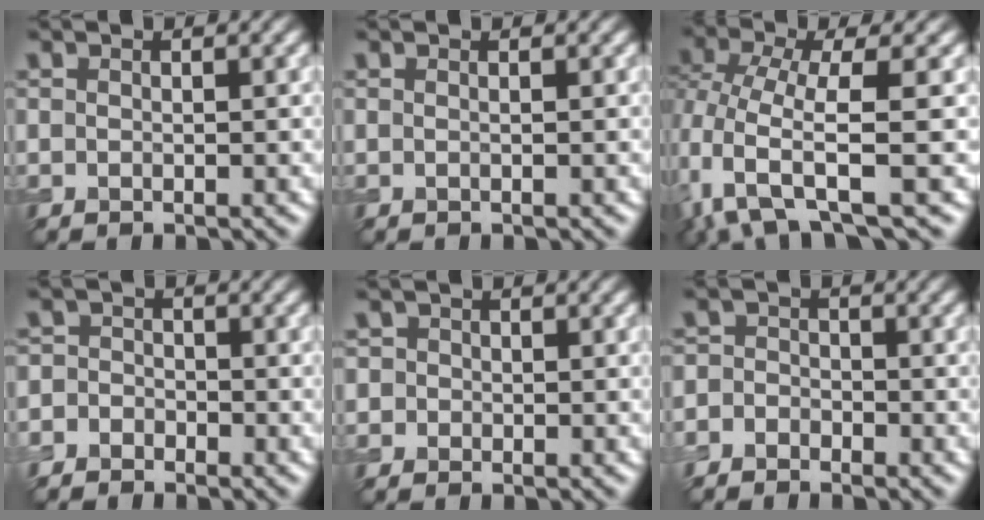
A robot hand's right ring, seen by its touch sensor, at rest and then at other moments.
{"total": 0.0}
{"total": 6.7, "force": [-2.6, 2.3, 5.8], "torque": [-0.119, -0.003, -0.055]}
{"total": 2.5, "force": [-1.7, 1.9, 0.2], "torque": [0.023, 0.008, -0.045]}
{"total": 1.8, "force": [0.3, 1.7, 0.4], "torque": [0.018, 0.010, -0.020]}
{"total": 2.2, "force": [-1.6, 1.5, 0.3], "torque": [0.014, 0.007, -0.041]}